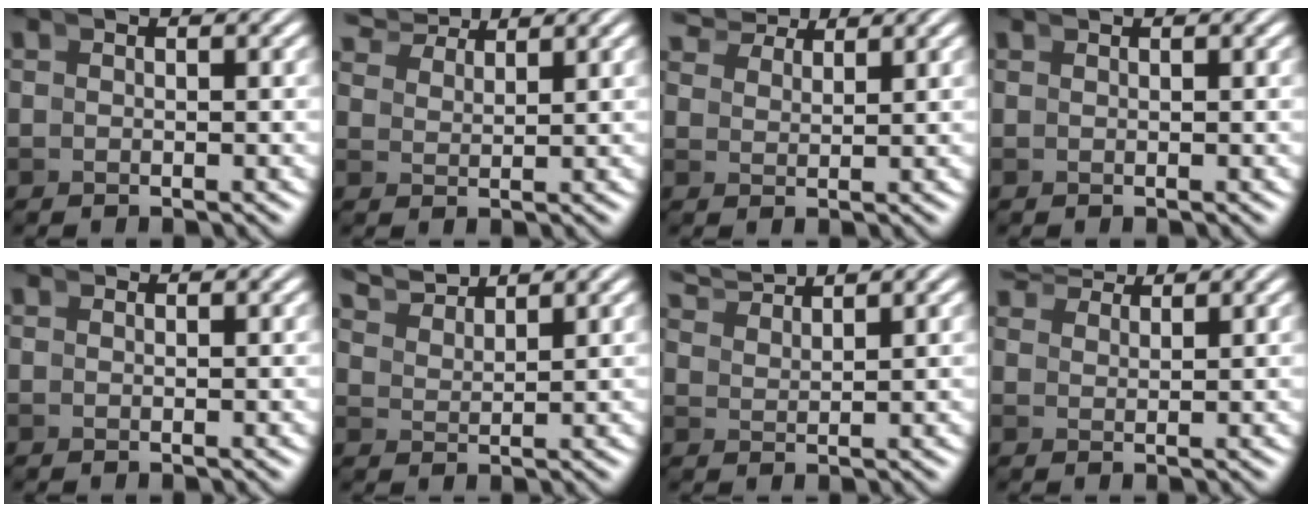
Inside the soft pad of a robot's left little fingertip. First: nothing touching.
{"total": 4.3, "force": [4.2, 0.3, 1.0], "torque": [-0.008, 0.021, 0.071]}
{"total": 4.7, "force": [4.5, 0.6, 1.2], "torque": [-0.007, 0.021, 0.074]}
{"total": 0.7, "force": [0.6, -0.4, -0.1], "torque": [0.012, 0.008, 0.010]}
{"total": 0.7, "force": [0.6, -0.2, -0.1], "torque": [0.007, 0.005, 0.012]}
{"total": 4.0, "force": [3.8, 0.5, 1.1], "torque": [-0.019, 0.011, 0.067]}
{"total": 4.0, "force": [3.9, 0.1, 0.8], "torque": [-0.011, 0.015, 0.070]}
{"total": 3.8, "force": [3.7, -0.2, 0.6], "torque": [0.004, 0.017, 0.062]}